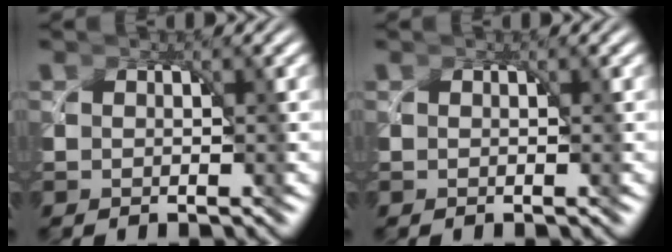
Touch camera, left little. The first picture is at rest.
{"total": 0.0}